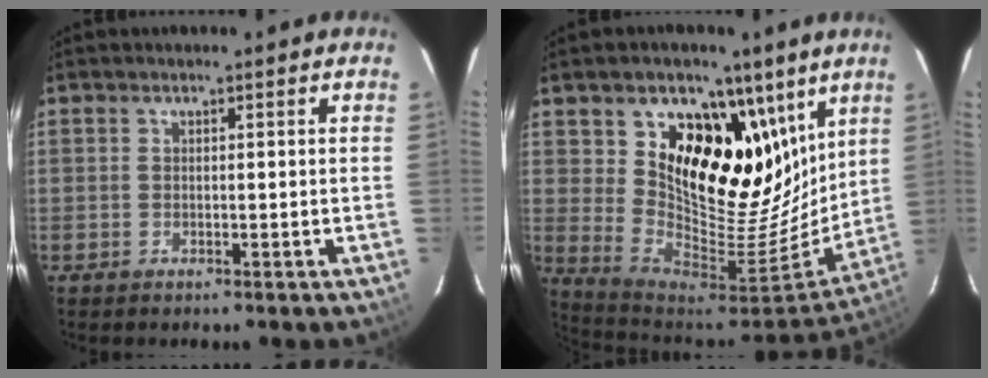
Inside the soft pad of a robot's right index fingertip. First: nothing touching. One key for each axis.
{"total": 23.0, "fx": 12.5, "fy": 14.5, "fz": 12.7, "tx": -0.222, "ty": -0.025, "tz": 0.228}